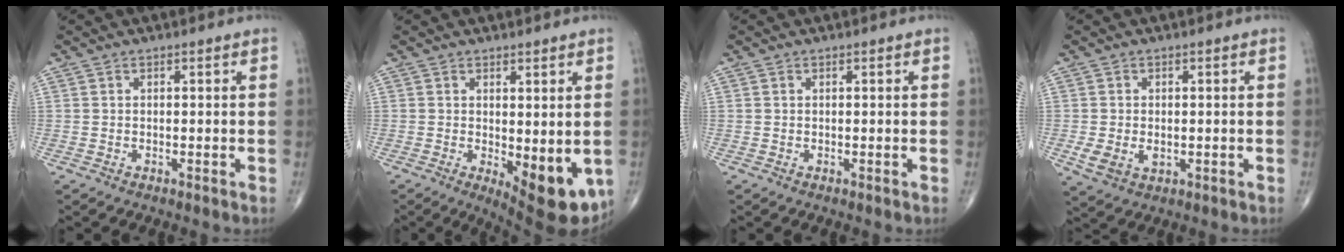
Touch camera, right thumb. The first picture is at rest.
{"total": 10.7, "force": [-2.0, 4.2, 9.6], "torque": [-0.110, -0.024, -0.013]}
{"total": 0.0}
{"total": 5.1, "force": [-0.9, 3.5, 3.6], "torque": [-0.067, -0.004, -0.007]}